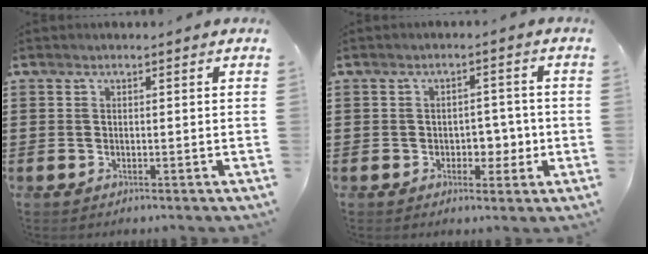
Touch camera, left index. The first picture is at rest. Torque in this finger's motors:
{"motor_torque": [0.06, 0.05, 0.06, 0.02]}